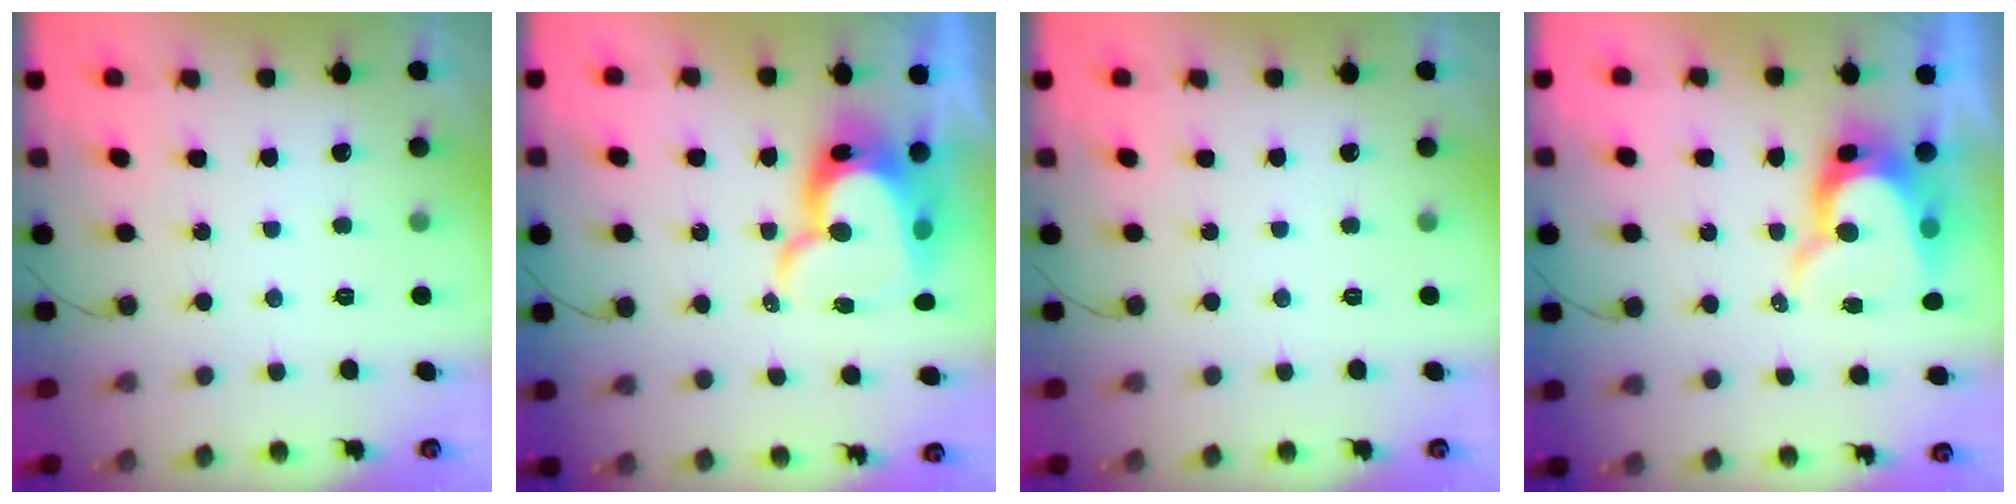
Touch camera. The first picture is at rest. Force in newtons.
{"total": 15.0, "press": 14.9, "slide": 1.4}
{"total": 0.0}
{"total": 11.5, "press": 11.5, "slide": 0.9}